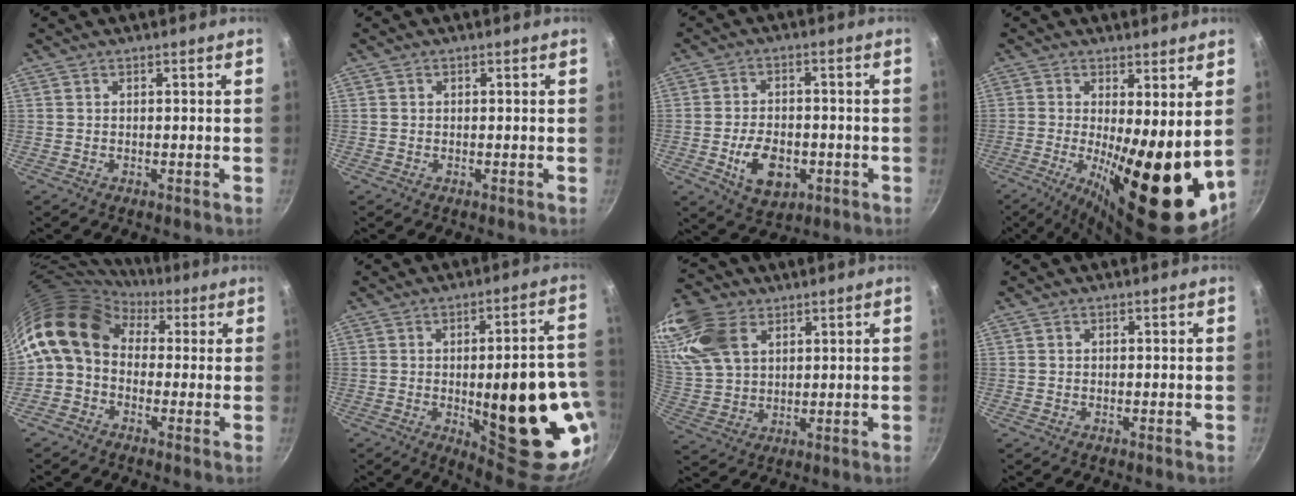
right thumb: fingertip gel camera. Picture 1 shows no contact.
{"total": 0.0}
{"total": 9.8, "force": [-2.8, 6.3, 7.0], "torque": [-0.097, 0.010, -0.038]}
{"total": 18.9, "force": [-1.3, 6.6, 17.7], "torque": [-0.249, -0.029, -0.011]}
{"total": 12.2, "force": [2.4, 9.0, 7.8], "torque": [-0.123, 0.026, 0.016]}
{"total": 26.2, "force": [-5.2, 10.1, 23.6], "torque": [-0.255, 0.010, -0.050]}
{"total": 16.6, "force": [7.6, 11.0, 9.7], "torque": [-0.208, -0.005, 0.154]}
{"total": 0.0}